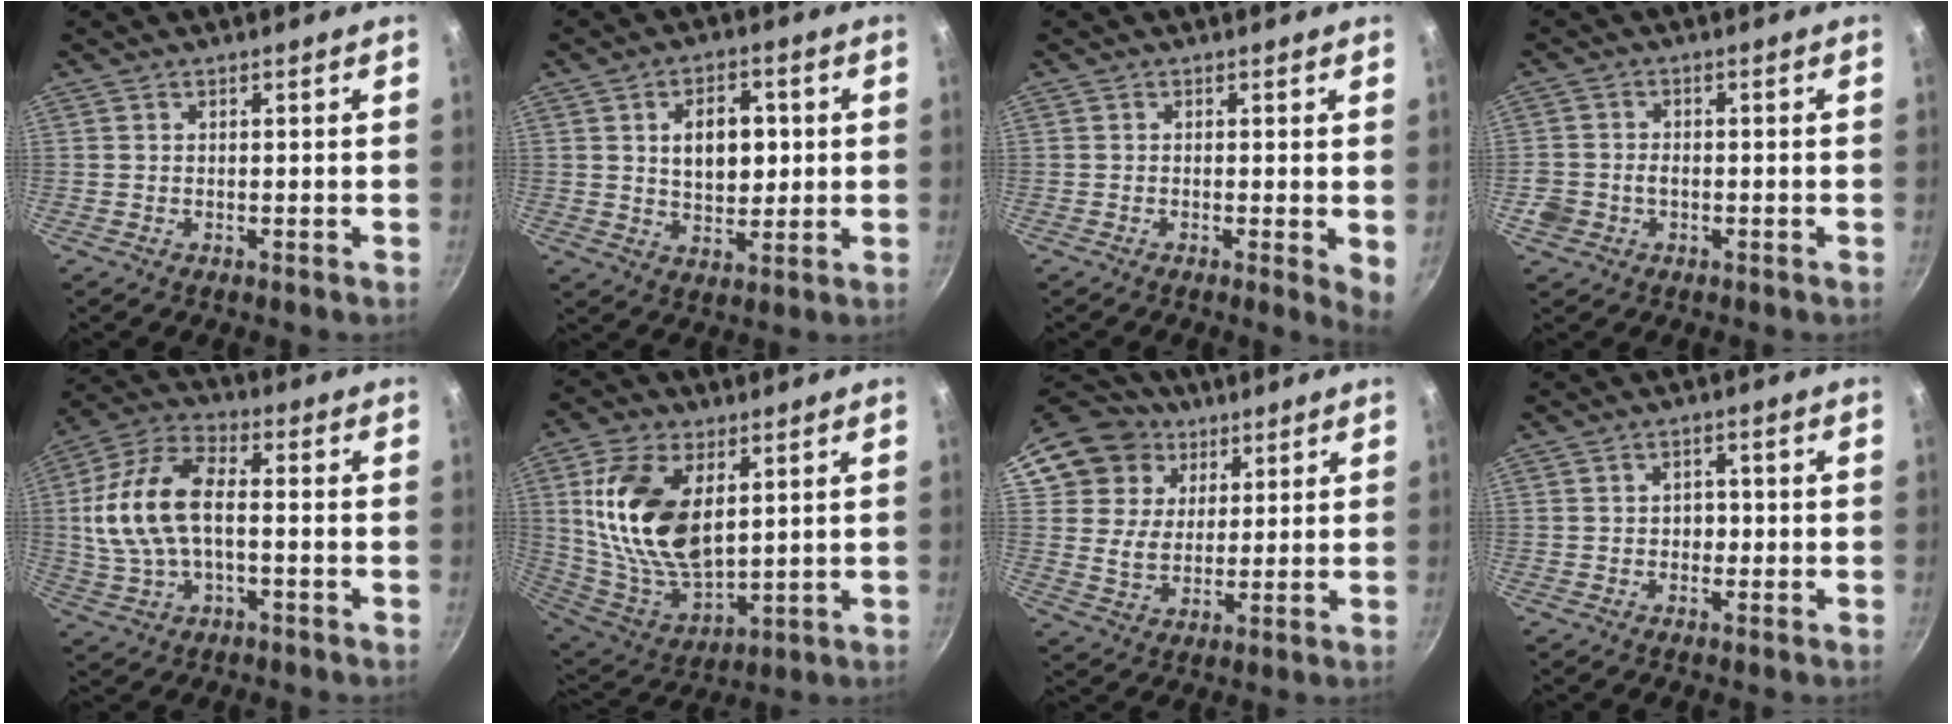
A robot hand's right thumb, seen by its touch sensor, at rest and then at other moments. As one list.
[{"total": 9.7, "force": [1.7, 6.2, 7.2], "torque": [-0.086, -0.002, 0.029]}, {"total": 3.3, "force": [-0.1, 0.8, 3.2], "torque": [-0.039, -0.010, -0.005]}, {"total": 4.0, "force": [-1.1, 3.2, 2.1], "torque": [-0.032, 0.015, -0.019]}, {"total": 15.4, "force": [-0.4, 8.4, 12.9], "torque": [-0.252, 0.033, -0.017]}, {"total": 19.6, "force": [5.1, 11.1, 15.4], "torque": [-0.281, -0.029, 0.110]}, {"total": 13.6, "force": [7.0, 11.0, 3.8], "torque": [-0.046, -0.005, 0.121]}, {"total": 2.5, "force": [-0.3, 2.1, 1.4], "torque": [-0.006, 0.007, -0.005]}]